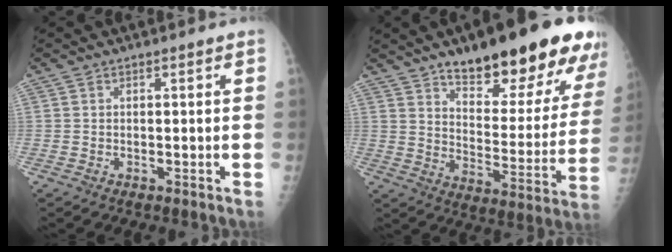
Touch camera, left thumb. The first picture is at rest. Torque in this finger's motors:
{"motor_torque": [0.58, 0.55, 1.46, -1.31, 0.25]}